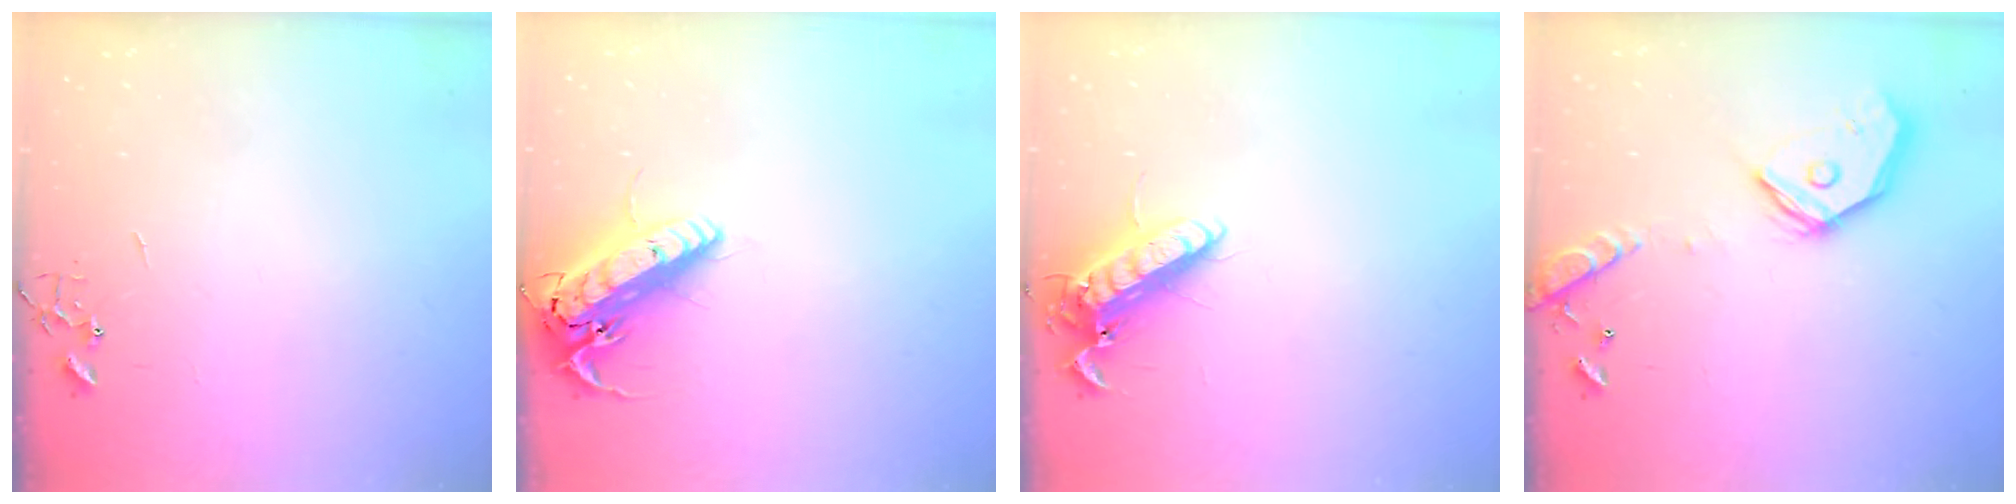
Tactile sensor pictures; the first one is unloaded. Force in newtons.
{"total": 16.5, "press": 16.3, "slide": 3.0}
{"total": 12.5, "press": 12.3, "slide": 2.1}
{"total": 17.6, "press": 17.4, "slide": 2.7}